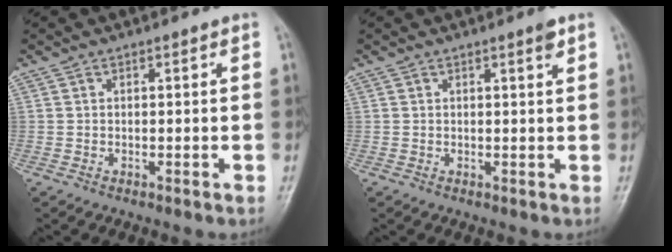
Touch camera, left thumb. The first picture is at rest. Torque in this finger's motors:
{"motor_torque": [0.50, 0.22, 0.18, -0.40, 0.00]}